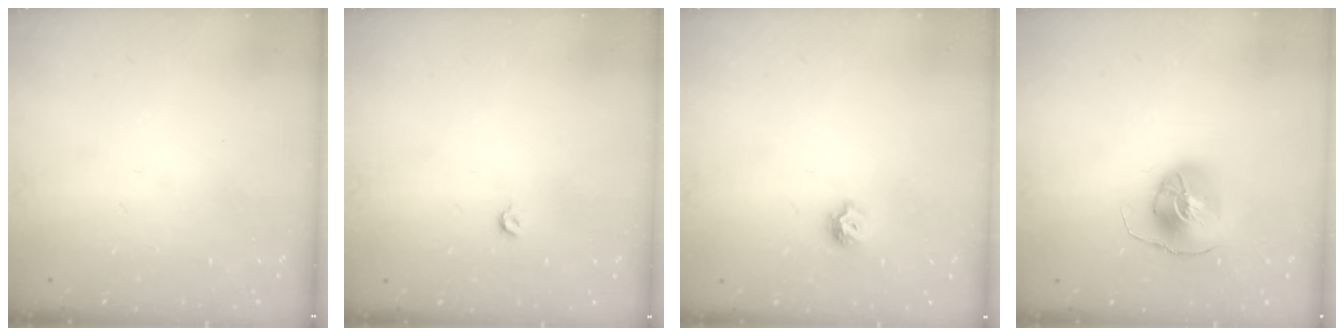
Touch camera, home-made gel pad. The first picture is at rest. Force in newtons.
{"total": 3.6, "press": 3.6, "slide": 0.7}
{"total": 6.5, "press": 6.5, "slide": 0.7}
{"total": 8.7, "press": 8.7, "slide": 0.7}